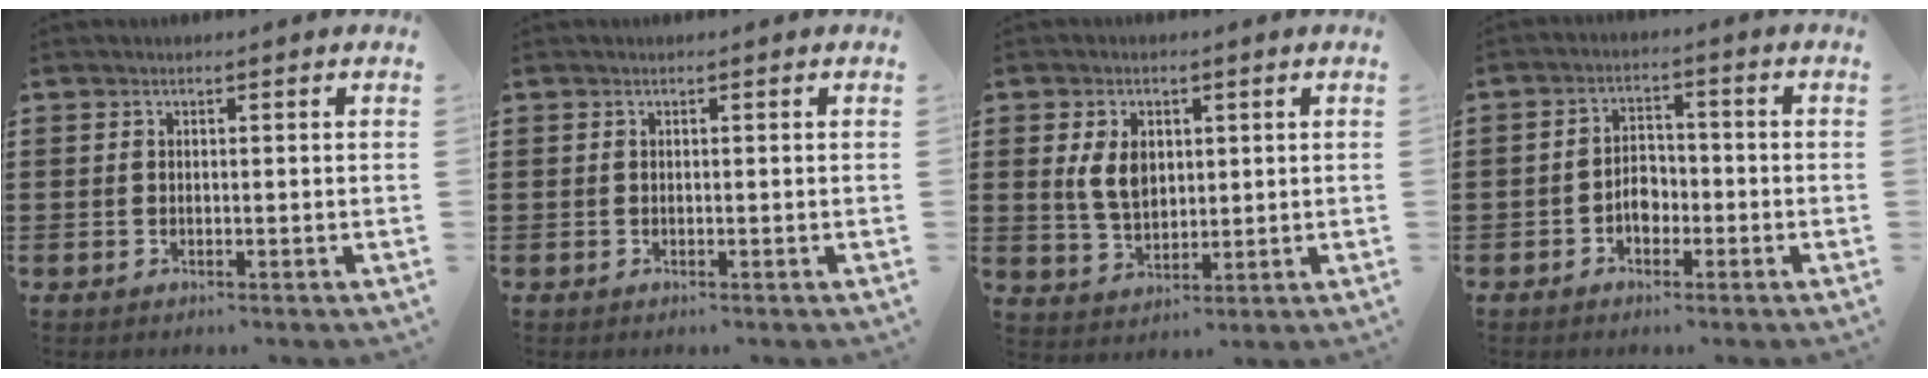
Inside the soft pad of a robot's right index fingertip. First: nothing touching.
{"total": 0.0}
{"total": 5.8, "force": [1.2, 3.7, 4.3], "torque": [-0.101, 0.008, 0.020]}
{"total": 3.5, "force": [-1.4, 2.3, 2.2], "torque": [-0.037, 0.002, -0.029]}